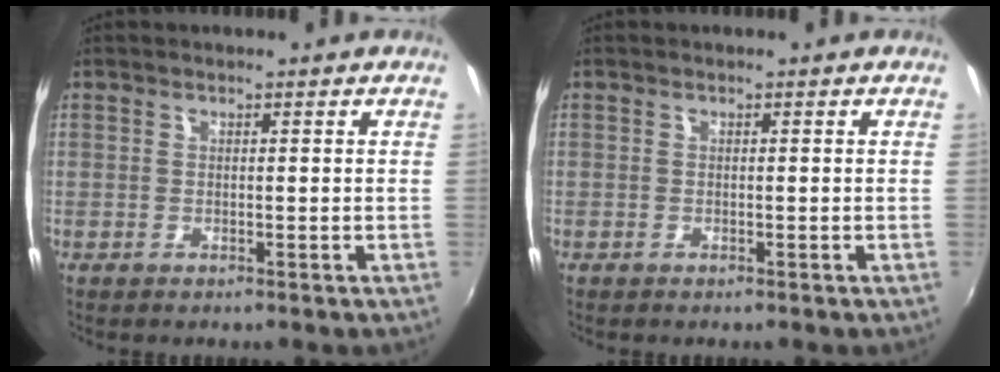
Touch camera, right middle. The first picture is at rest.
{"total": 0.0}